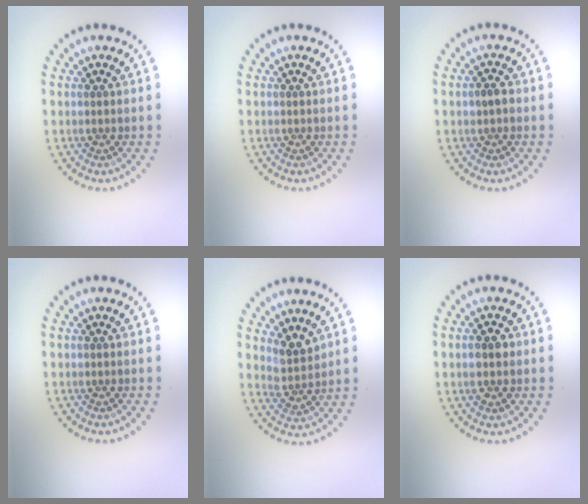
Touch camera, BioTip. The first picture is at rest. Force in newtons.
{"total": 0.0}
{"total": 1.5, "press": 1.5, "slide": 0.2}
{"total": 0.0}
{"total": 2.7, "press": 1.9, "slide": 1.8}
{"total": 2.8, "press": 2.8, "slide": 0.1}